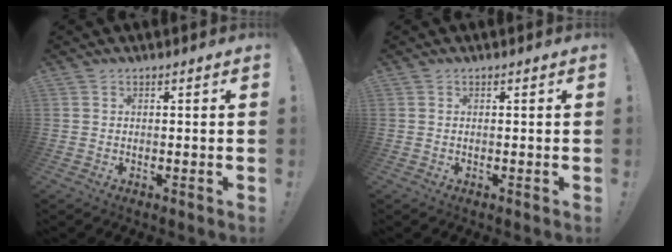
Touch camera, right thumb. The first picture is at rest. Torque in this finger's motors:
{"motor_torque": [0.73, 1.37, -0.38, 0.27, 0.00]}